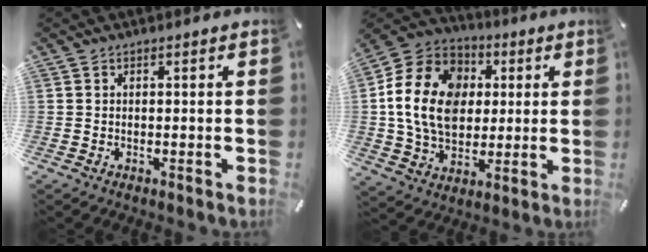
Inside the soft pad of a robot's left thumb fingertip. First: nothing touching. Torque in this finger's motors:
{"motor_torque": [1.97, 2.19, 2.24, -0.54, 0.24]}